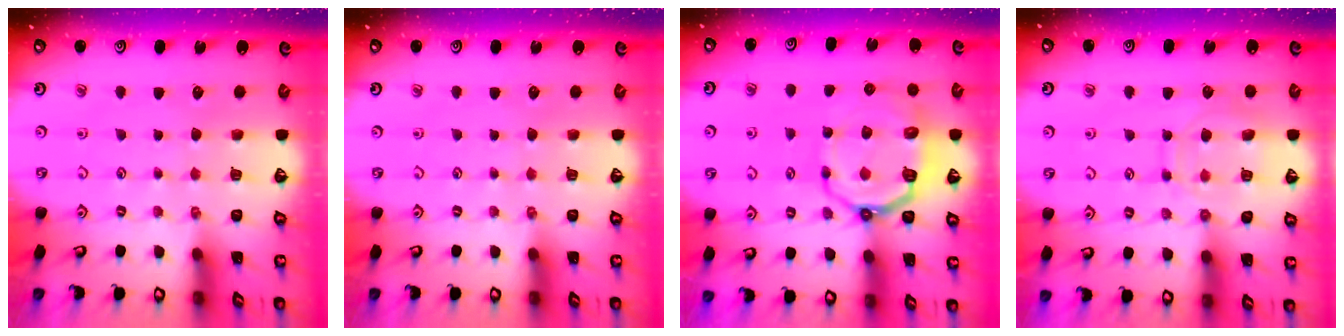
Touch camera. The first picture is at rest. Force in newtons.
{"total": 0.0}
{"total": 11.2, "press": 10.3, "slide": 4.2}
{"total": 11.7, "press": 11.7, "slide": 0.7}